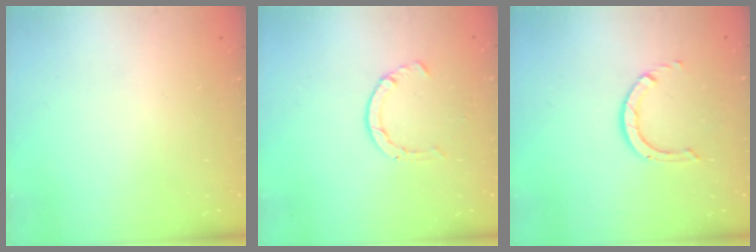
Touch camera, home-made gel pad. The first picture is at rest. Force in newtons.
{"total": 2.1, "press": 2.1, "slide": 0.5}
{"total": 2.9, "press": 2.9, "slide": 0.2}